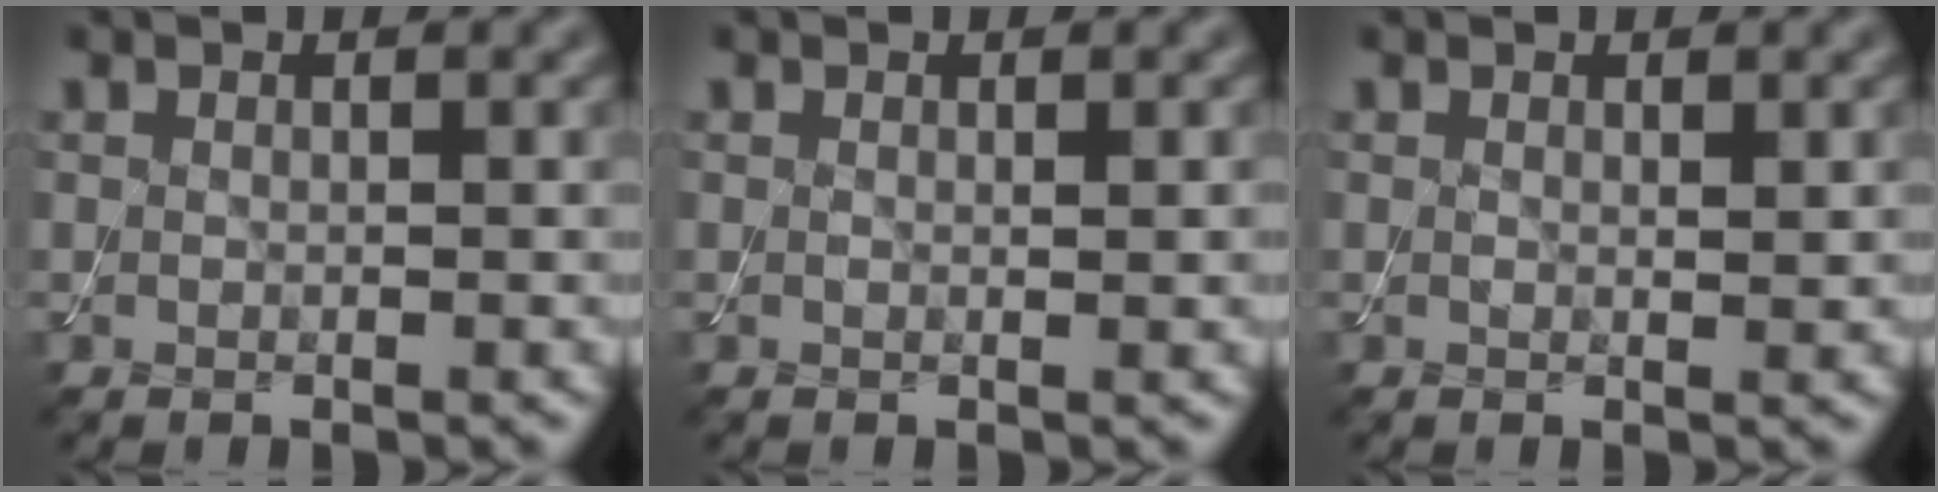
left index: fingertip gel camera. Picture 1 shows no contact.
{"total": 0.7, "force": [0.2, 0.1, 0.6], "torque": [-0.008, -0.001, 0.002]}
{"total": 0.7, "force": [0.3, 0.2, 0.6], "torque": [-0.008, -0.003, 0.004]}